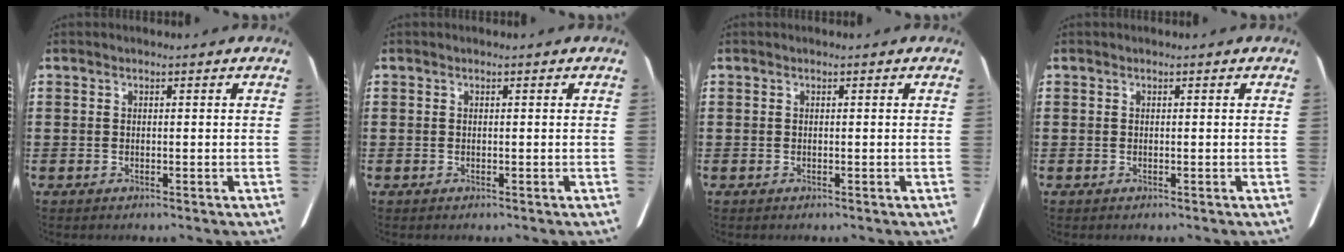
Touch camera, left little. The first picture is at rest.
{"total": 0.0}
{"total": 0.0}
{"total": 0.0}